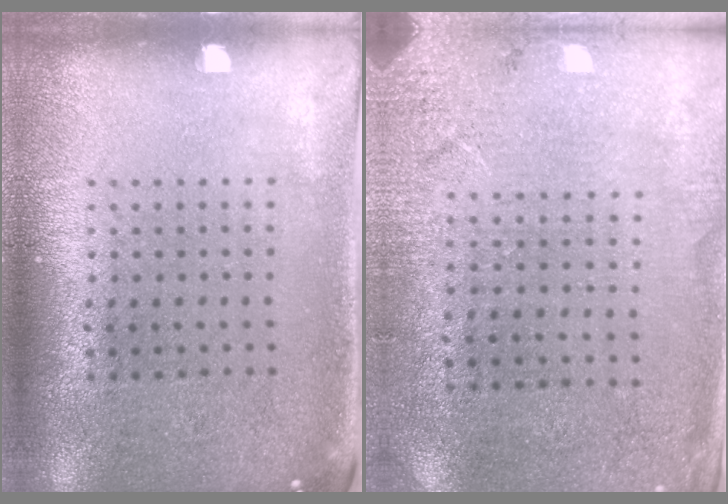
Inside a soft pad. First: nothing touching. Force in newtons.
{"total": 2.6, "press": 2.5, "slide": 0.7}